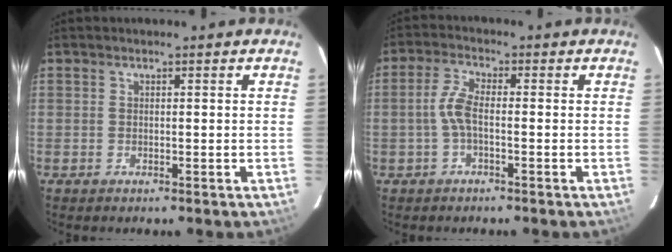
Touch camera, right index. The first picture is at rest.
{"total": 4.2, "force": [-0.9, 1.3, 3.9], "torque": [-0.087, 0.009, -0.020]}